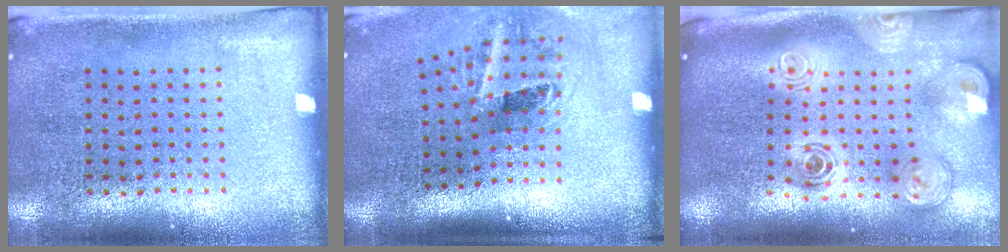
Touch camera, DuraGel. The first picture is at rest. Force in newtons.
{"total": 2.2, "press": 1.3, "slide": 1.7}
{"total": 2.8, "press": 2.1, "slide": 1.9}